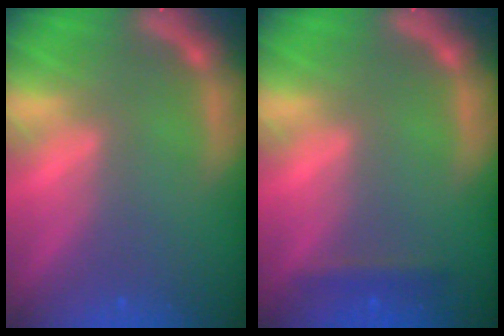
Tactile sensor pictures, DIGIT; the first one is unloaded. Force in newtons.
{"total": 1.4}